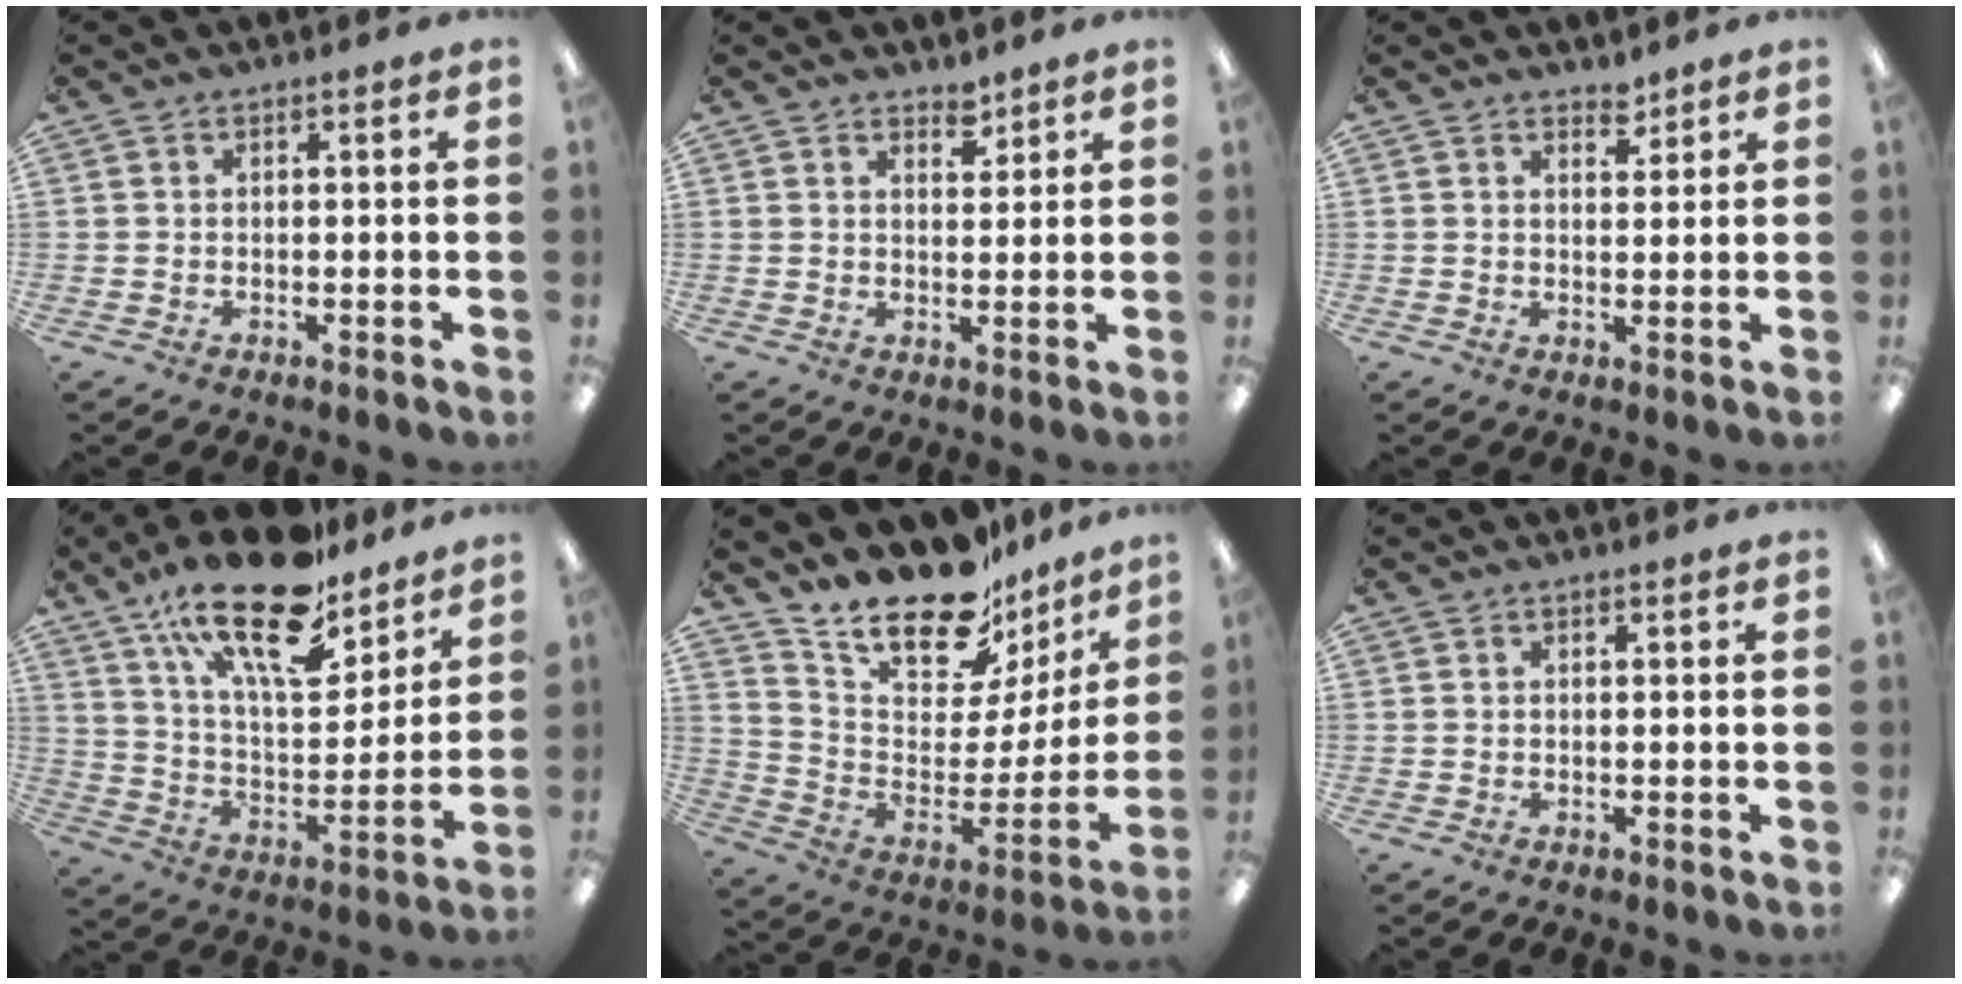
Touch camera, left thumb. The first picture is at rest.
{"total": 3.3, "force": [2.9, 1.4, 0.8], "torque": [0.003, -0.021, 0.049]}
{"total": 2.9, "force": [2.5, 1.2, 0.7], "torque": [0.000, -0.016, 0.044]}
{"total": 23.8, "force": [16.5, 9.3, 14.4], "torque": [-0.236, -0.100, 0.284]}
{"total": 20.9, "force": [17.9, 7.9, 7.4], "torque": [-0.124, -0.137, 0.313]}
{"total": 0.0}